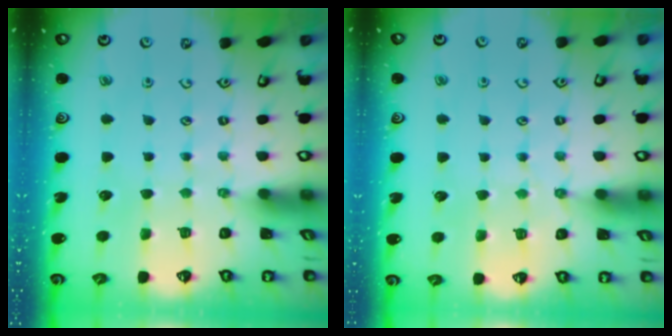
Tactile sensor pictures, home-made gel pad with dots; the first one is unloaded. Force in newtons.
{"total": 3.9, "press": 3.9, "slide": 0.4}